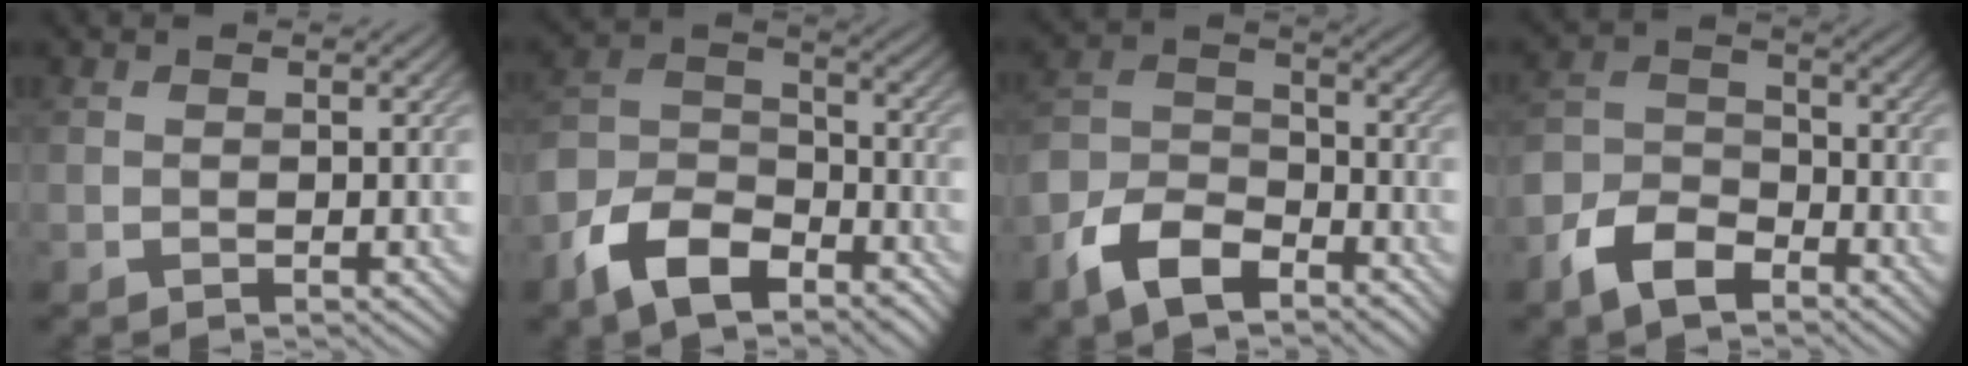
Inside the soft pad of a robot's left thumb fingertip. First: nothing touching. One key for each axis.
{"total": 10.9, "fx": -7.3, "fy": 5.5, "fz": 5.9, "tx": -0.126, "ty": -0.002, "tz": -0.153}
{"total": 9.2, "fx": -6.2, "fy": 4.6, "fz": 5.0, "tx": -0.108, "ty": -0.002, "tz": -0.138}
{"total": 7.8, "fx": -5.2, "fy": 4.1, "fz": 4.1, "tx": -0.092, "ty": -0.004, "tz": -0.118}